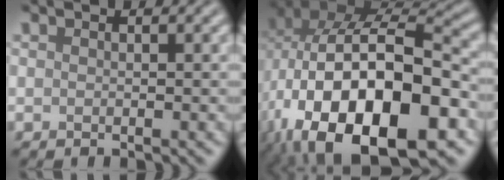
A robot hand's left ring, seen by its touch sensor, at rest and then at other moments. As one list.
[{"total": 18.8, "force": [-6.0, 10.8, 14.1], "torque": [-0.252, -0.018, -0.078]}]